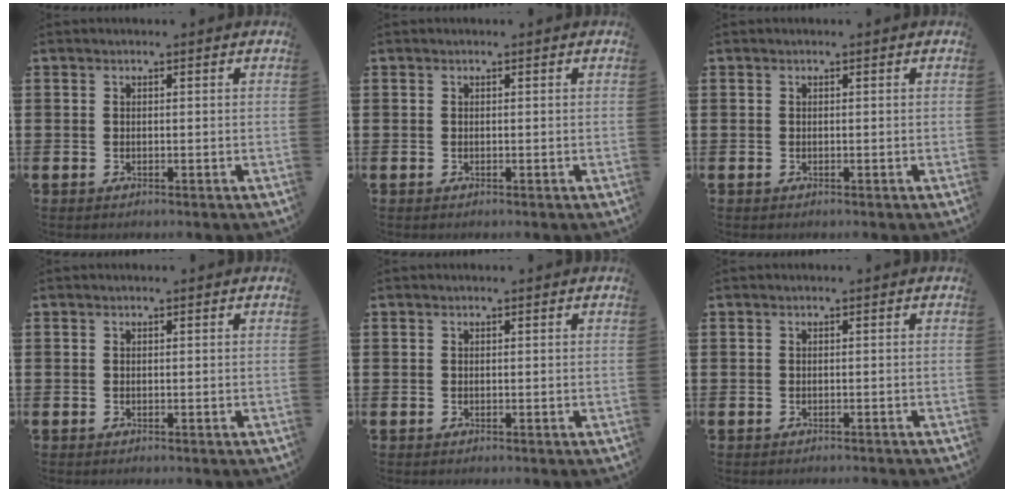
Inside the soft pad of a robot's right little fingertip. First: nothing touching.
{"total": 0.0}
{"total": 0.0}
{"total": 0.0}
{"total": 0.0}
{"total": 0.0}